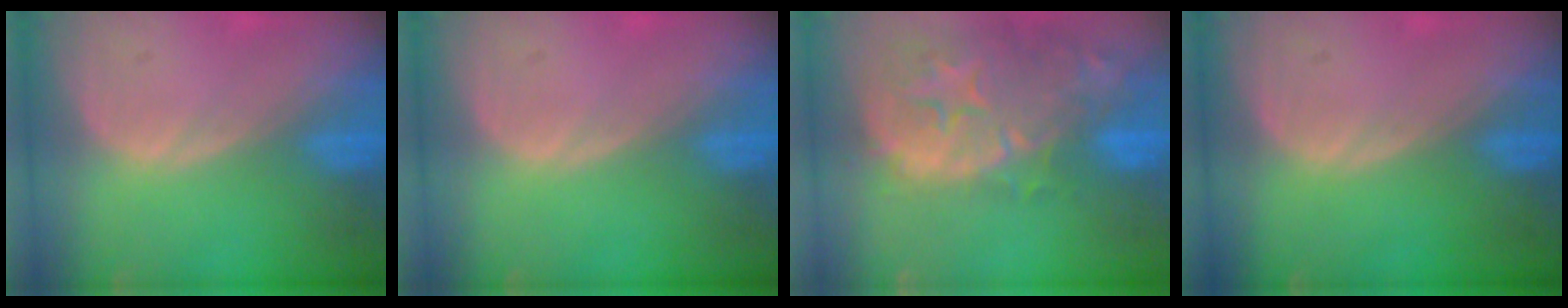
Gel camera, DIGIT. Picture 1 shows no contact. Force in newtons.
{"total": 0.0}
{"total": 15.0, "press": 12.0, "slide": 9.1}
{"total": 0.0}